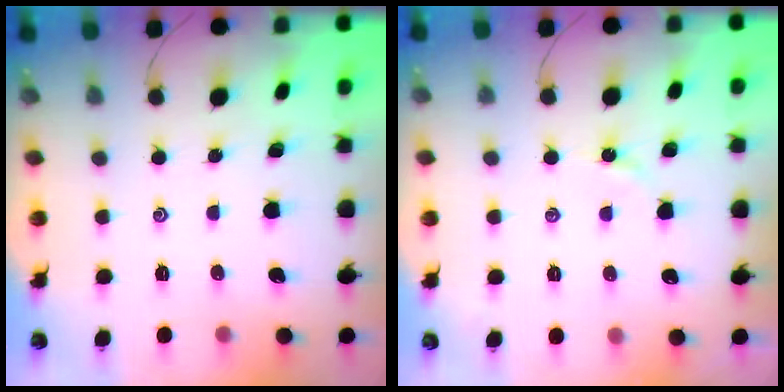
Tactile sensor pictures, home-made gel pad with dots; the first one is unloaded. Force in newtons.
{"total": 1.9, "press": 1.9, "slide": 0.3}